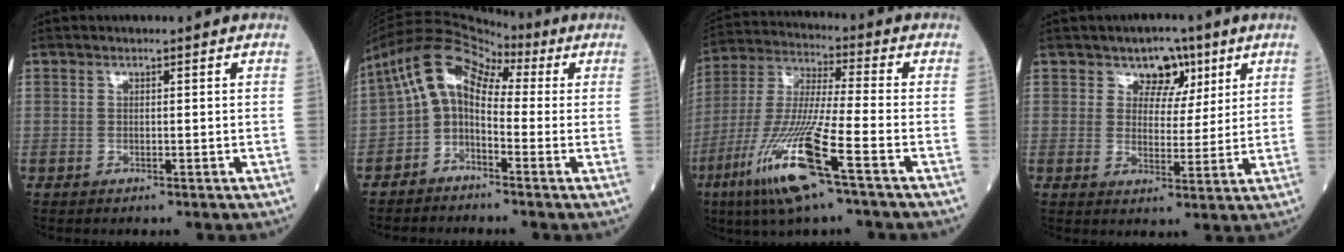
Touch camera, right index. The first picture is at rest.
{"total": 8.8, "force": [0.6, 5.9, 6.5], "torque": [-0.122, 0.048, -0.003]}
{"total": 15.3, "force": [-7.4, 0.2, 13.4], "torque": [-0.284, -0.027, -0.142]}
{"total": 5.6, "force": [3.1, 4.1, 2.3], "torque": [-0.020, 0.007, 0.044]}